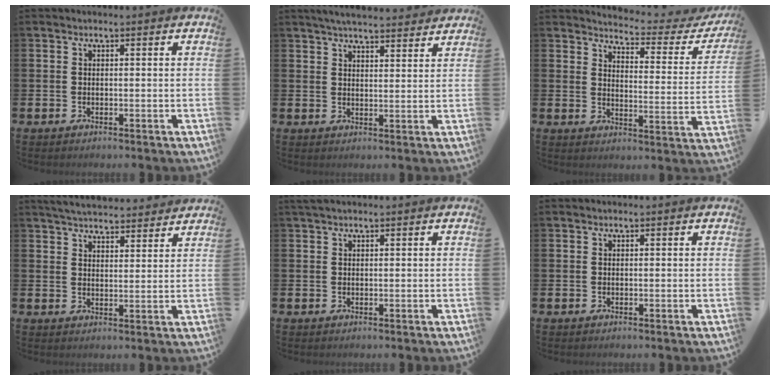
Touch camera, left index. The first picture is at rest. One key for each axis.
{"total": 4.6, "fx": 4.5, "fy": 0.3, "fz": 1.0, "tx": -0.025, "ty": -0.020, "tz": 0.079}
{"total": 4.0, "fx": 3.8, "fy": 0.7, "fz": 1.0, "tx": -0.025, "ty": -0.038, "tz": 0.054}
{"total": 4.7, "fx": 4.7, "fy": 0.5, "fz": 0.4, "tx": -0.018, "ty": -0.028, "tz": 0.081}
{"total": 1.2, "fx": 1.0, "fy": 0.2, "fz": 0.6, "tx": -0.010, "ty": 0.002, "tz": 0.017}
{"total": 0.0}